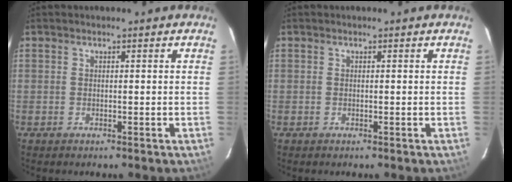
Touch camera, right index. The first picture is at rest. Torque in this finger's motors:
{"motor_torque": [0.21, 0.19, 0.03, -0.01]}